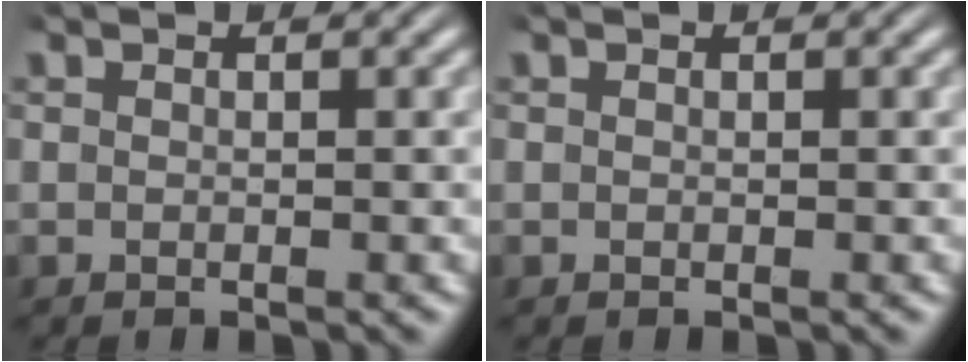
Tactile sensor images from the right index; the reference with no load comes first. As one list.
[{"total": 0.0}]